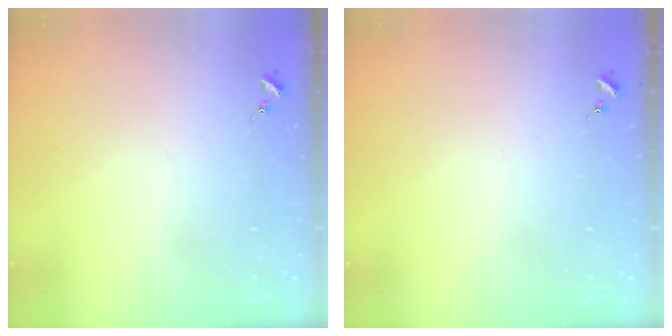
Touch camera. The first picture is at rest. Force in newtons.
{"total": 0.0}